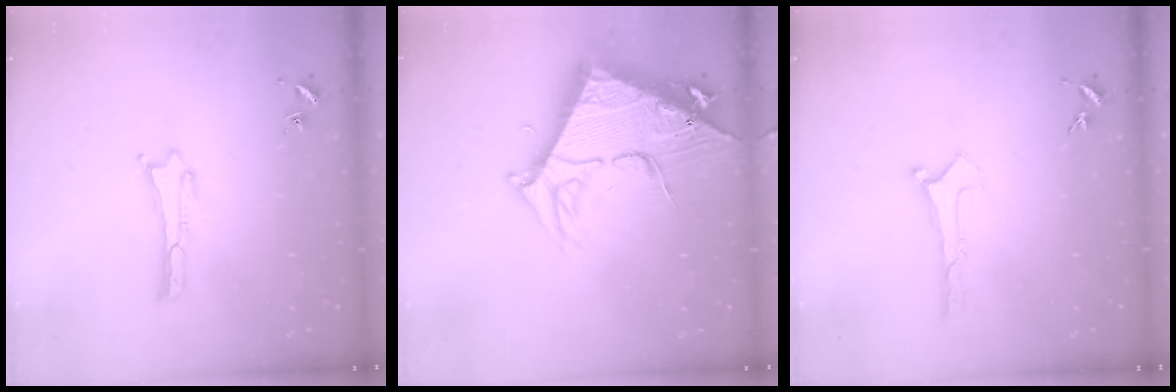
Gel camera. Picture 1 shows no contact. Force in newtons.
{"total": 11.1, "press": 11.1, "slide": 1.3}
{"total": 0.0}